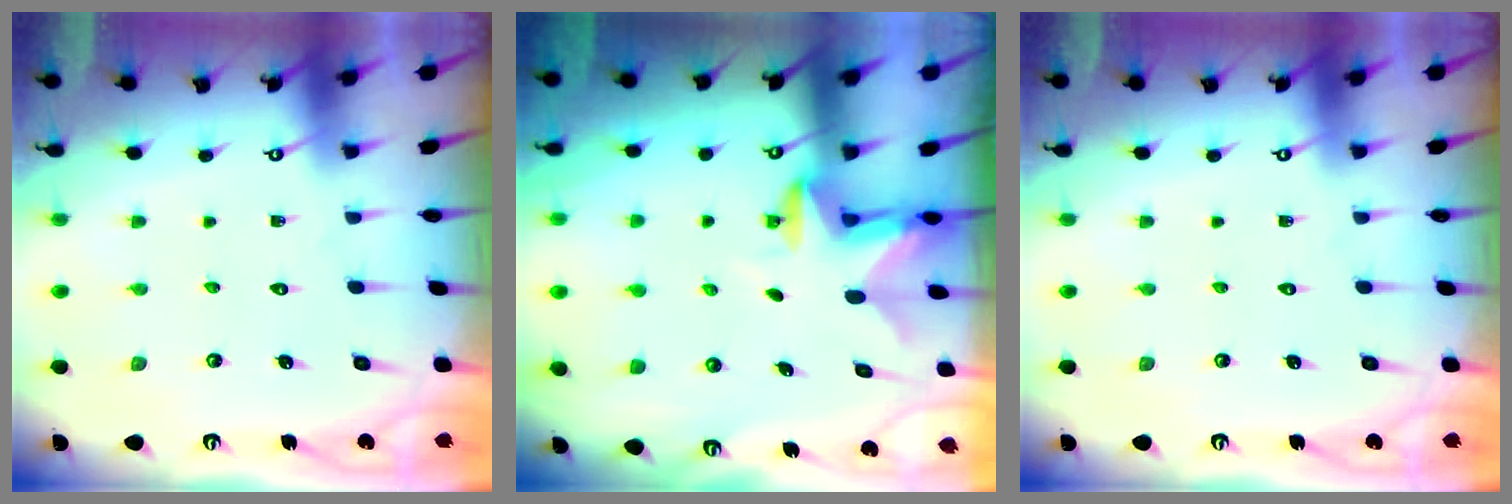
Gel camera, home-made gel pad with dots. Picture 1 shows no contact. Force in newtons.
{"total": 2.9, "press": 2.9, "slide": 0.5}
{"total": 0.0}